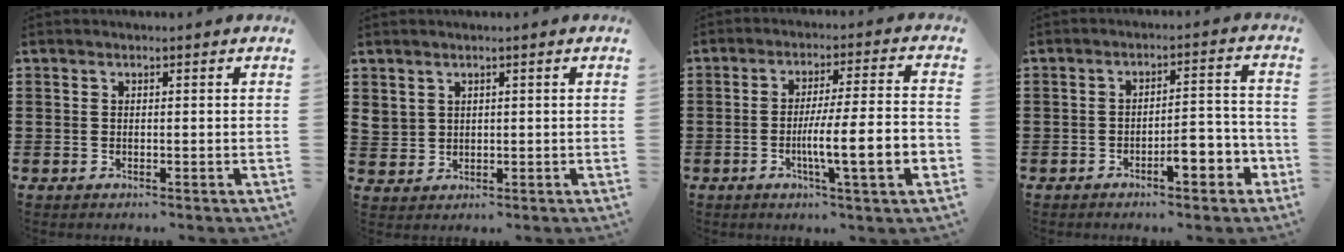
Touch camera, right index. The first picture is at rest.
{"total": 2.1, "force": [1.4, 1.5, 0.3], "torque": [-0.014, 0.007, 0.027]}
{"total": 9.5, "force": [-3.0, 0.5, 9.0], "torque": [-0.156, -0.010, -0.056]}
{"total": 5.5, "force": [-3.2, 1.5, 4.1], "torque": [-0.059, 0.005, -0.060]}